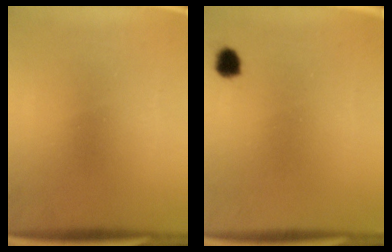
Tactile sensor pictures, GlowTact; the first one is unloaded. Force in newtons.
{"total": 2.4}